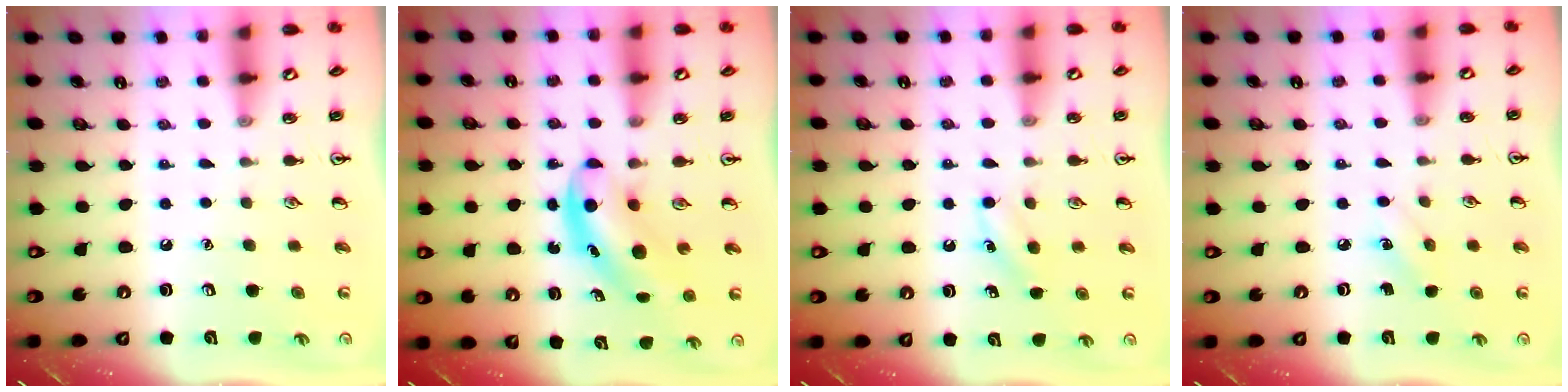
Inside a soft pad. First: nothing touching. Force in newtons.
{"total": 5.5, "press": 5.5, "slide": 0.7}
{"total": 3.9, "press": 3.6, "slide": 1.4}
{"total": 3.7, "press": 3.5, "slide": 1.2}